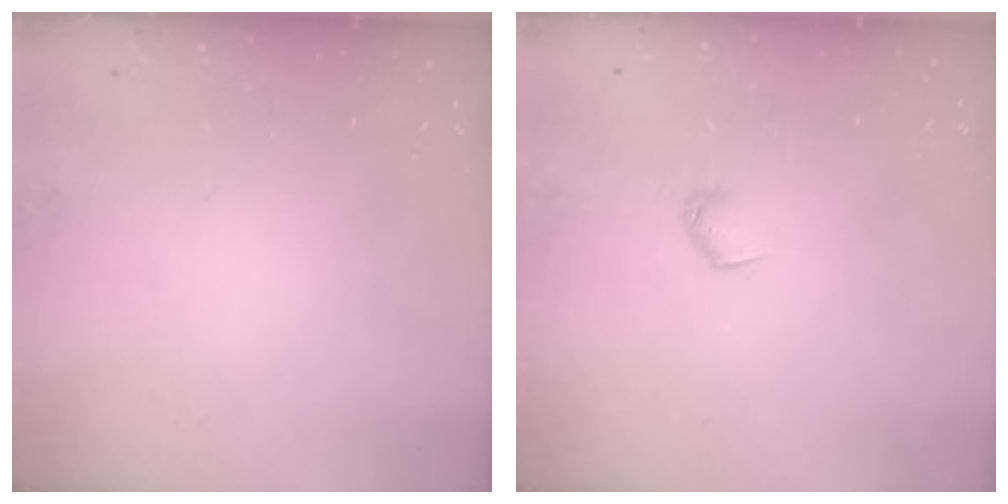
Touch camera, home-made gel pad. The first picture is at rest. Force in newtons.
{"total": 3.1, "press": 3.0, "slide": 0.7}